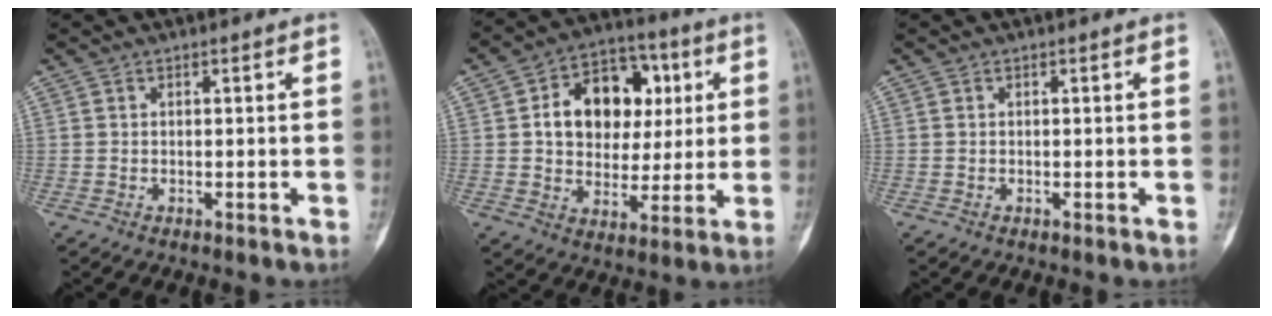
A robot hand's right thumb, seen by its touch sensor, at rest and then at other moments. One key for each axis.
{"total": 16.3, "fx": 3.4, "fy": 12.0, "fz": 10.5, "tx": -0.110, "ty": 0.012, "tz": 0.053}
{"total": 0.0}